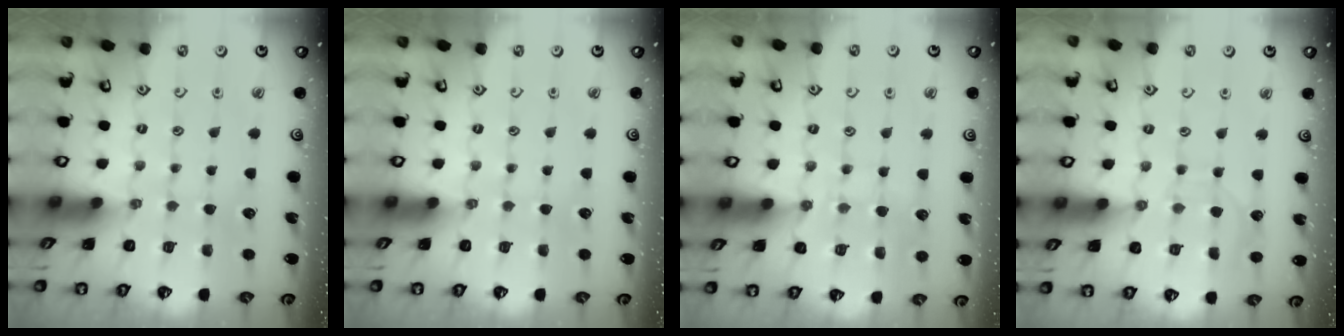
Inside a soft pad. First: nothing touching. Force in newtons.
{"total": 0.0}
{"total": 8.7, "press": 8.7, "slide": 0.8}
{"total": 5.5, "press": 5.5, "slide": 0.3}